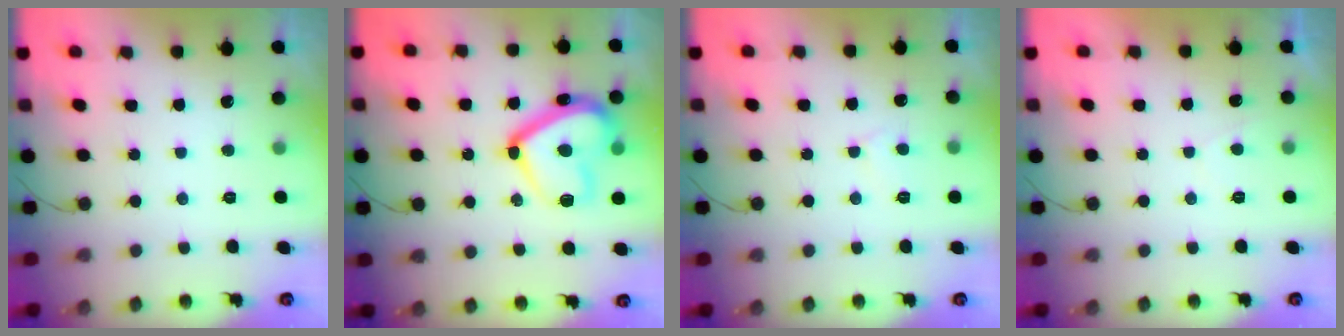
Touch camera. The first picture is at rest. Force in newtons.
{"total": 18.2, "press": 18.1, "slide": 1.7}
{"total": 3.6, "press": 3.6, "slide": 0.3}
{"total": 0.8, "press": 0.6, "slide": 0.6}